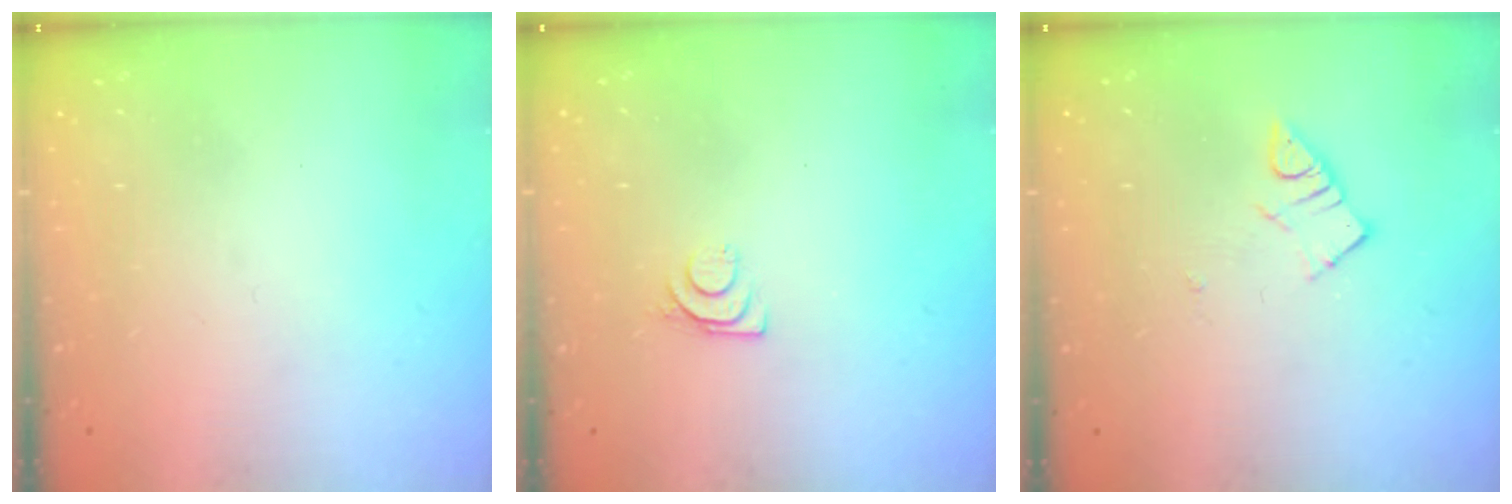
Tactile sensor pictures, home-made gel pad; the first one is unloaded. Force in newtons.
{"total": 6.5, "press": 6.5, "slide": 0.7}
{"total": 3.3, "press": 3.3, "slide": 0.2}